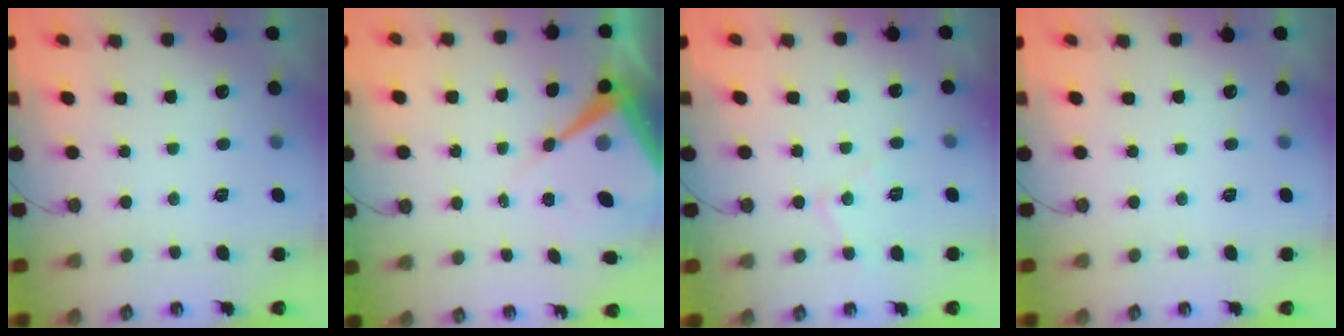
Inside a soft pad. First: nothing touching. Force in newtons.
{"total": 9.8, "press": 9.8, "slide": 0.8}
{"total": 6.9, "press": 6.9, "slide": 0.5}
{"total": 0.0}